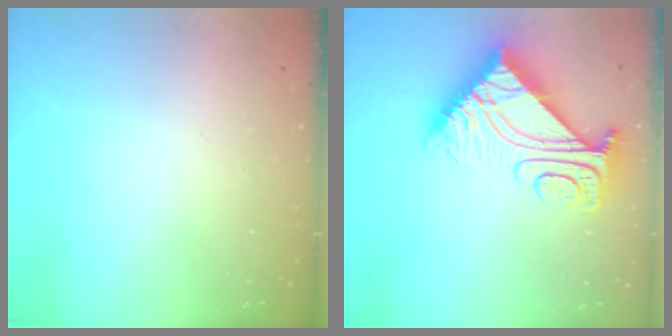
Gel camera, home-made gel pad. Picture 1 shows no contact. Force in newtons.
{"total": 12.1, "press": 12.1, "slide": 0.8}